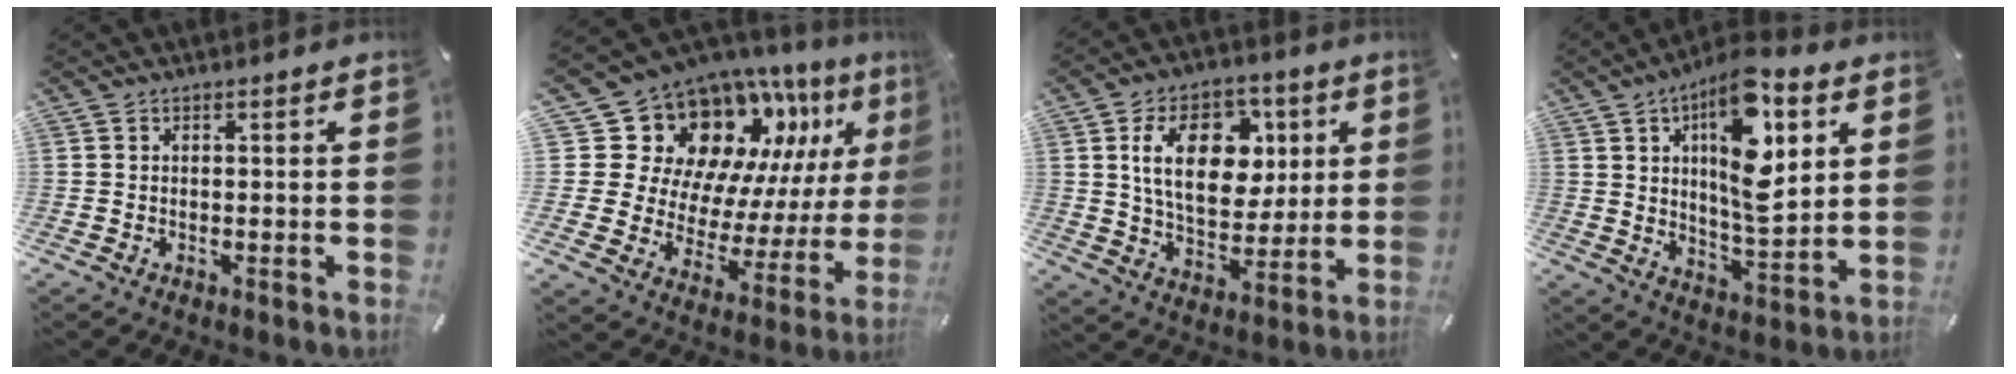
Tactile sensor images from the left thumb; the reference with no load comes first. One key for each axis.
{"total": 18.1, "fx": 12.6, "fy": 11.5, "fz": 6.1, "tx": -0.102, "ty": -0.124, "tz": 0.241}
{"total": 17.1, "fx": 4.8, "fy": 11.7, "fz": 11.5, "tx": -0.180, "ty": 0.006, "tz": 0.085}
{"total": 17.5, "fx": 6.9, "fy": 7.7, "fz": 14.1, "tx": -0.229, "ty": -0.023, "tz": 0.110}